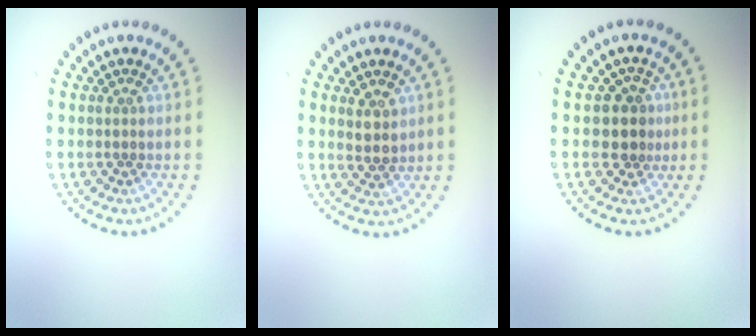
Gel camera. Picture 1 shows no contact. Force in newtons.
{"total": 2.0, "press": 1.8, "slide": 1.0}
{"total": 2.6, "press": 2.3, "slide": 1.2}